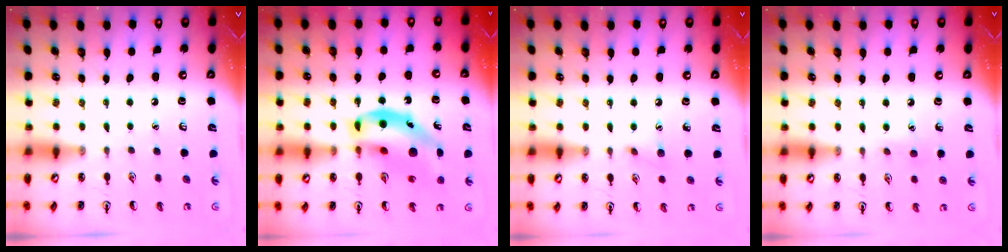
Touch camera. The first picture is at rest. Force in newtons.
{"total": 16.2, "press": 15.6, "slide": 4.3}
{"total": 6.2, "press": 5.9, "slide": 1.9}
{"total": 6.5, "press": 6.3, "slide": 1.3}